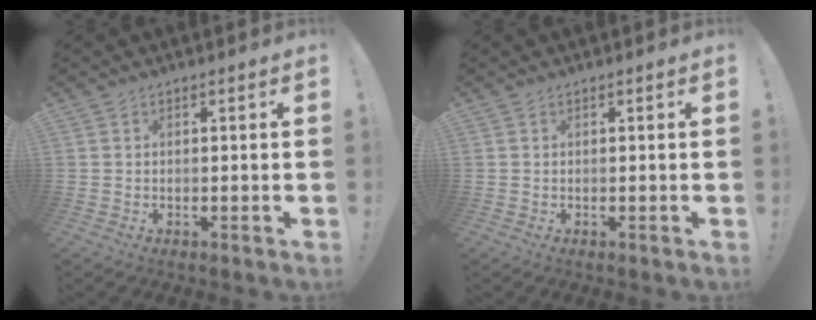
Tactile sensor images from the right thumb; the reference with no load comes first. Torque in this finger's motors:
{"motor_torque": [0.00, 0.00, 0.00, 0.00, 0.00]}